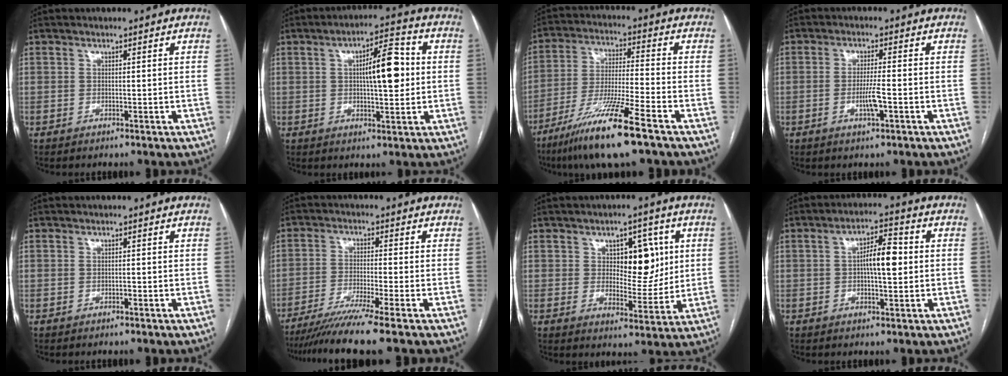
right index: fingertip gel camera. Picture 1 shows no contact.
{"total": 9.2, "force": [1.1, 2.7, 8.8], "torque": [-0.135, 0.020, 0.017]}
{"total": 13.7, "force": [-8.6, -0.3, 10.6], "torque": [-0.214, -0.037, -0.159]}
{"total": 3.8, "force": [-1.2, 0.2, 3.6], "torque": [-0.073, -0.005, -0.022]}
{"total": 0.0}
{"total": 9.1, "force": [-7.1, -2.1, 5.2], "torque": [-0.079, -0.032, -0.119]}
{"total": 8.6, "force": [2.4, 4.4, 7.1], "torque": [-0.089, 0.011, 0.040]}
{"total": 6.5, "force": [0.3, 1.7, 6.2], "torque": [-0.109, 0.015, 0.002]}